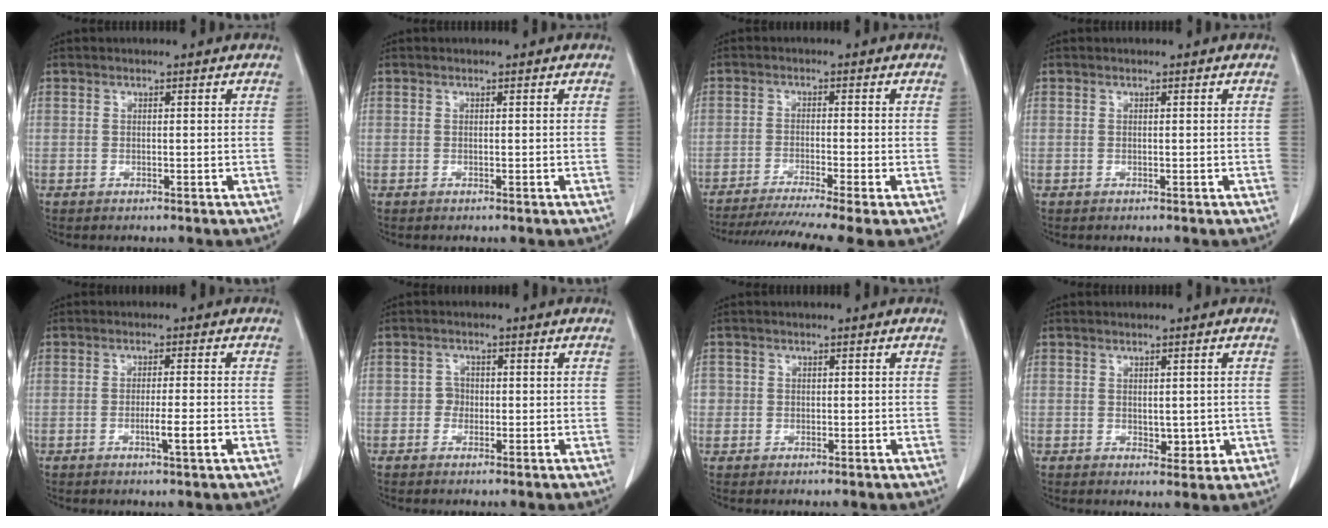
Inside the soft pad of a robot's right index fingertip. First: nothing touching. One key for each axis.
{"total": 0.0}
{"total": 10.8, "fx": -8.5, "fy": -0.4, "fz": 6.6, "tx": -0.102, "ty": -0.019, "tz": -0.133}
{"total": 0.0}
{"total": 3.7, "fx": -1.3, "fy": -0.2, "fz": 3.4, "tx": -0.053, "ty": -0.004, "tz": -0.021}
{"total": 1.6, "fx": -0.4, "fy": 1.4, "fz": 0.5, "tx": 0.000, "ty": 0.007, "tz": -0.009}
{"total": 1.7, "fx": -0.1, "fy": 1.7, "fz": 0.1, "tx": 0.011, "ty": 0.006, "tz": -0.005}
{"total": 3.0, "fx": -0.3, "fy": 1.8, "fz": 2.3, "tx": -0.022, "ty": -0.003, "tz": 0.005}